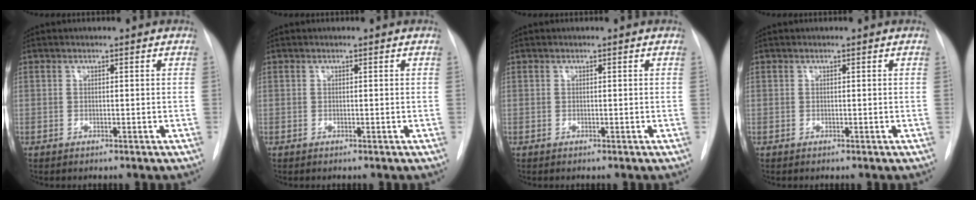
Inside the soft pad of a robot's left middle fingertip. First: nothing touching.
{"total": 0.0}
{"total": 0.0}
{"total": 0.0}